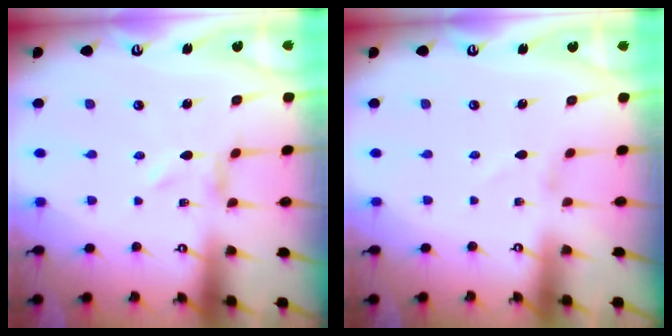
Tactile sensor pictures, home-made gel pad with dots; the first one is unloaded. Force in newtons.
{"total": 1.1, "press": 1.1, "slide": 0.1}